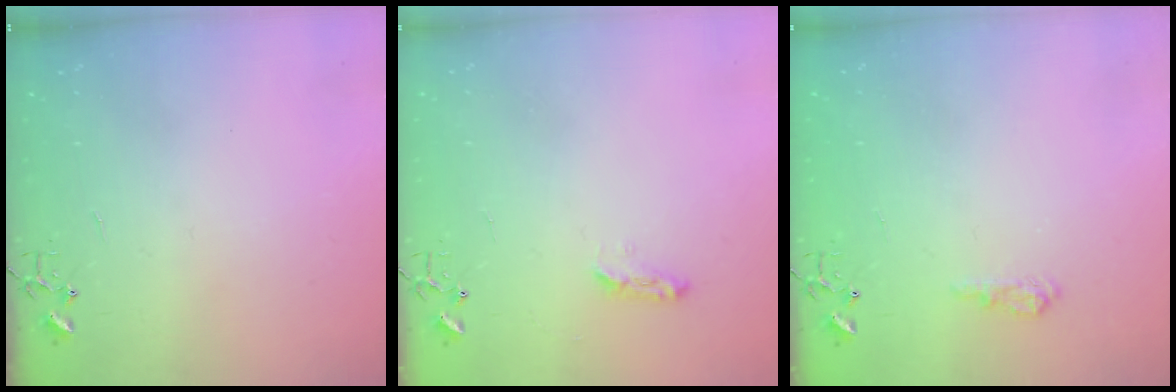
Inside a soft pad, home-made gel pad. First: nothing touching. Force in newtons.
{"total": 5.3, "press": 5.2, "slide": 0.6}
{"total": 8.1, "press": 8.1, "slide": 1.0}